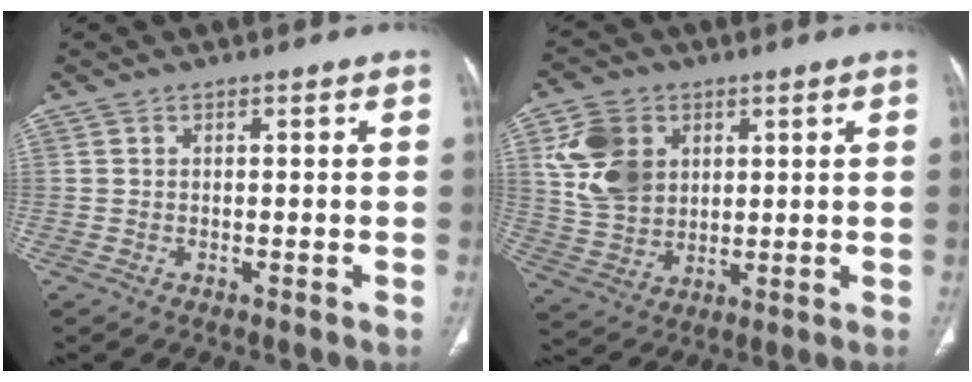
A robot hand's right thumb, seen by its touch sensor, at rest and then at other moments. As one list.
[{"total": 12.2, "force": [3.8, 9.4, 6.8], "torque": [-0.111, -0.009, 0.082]}]